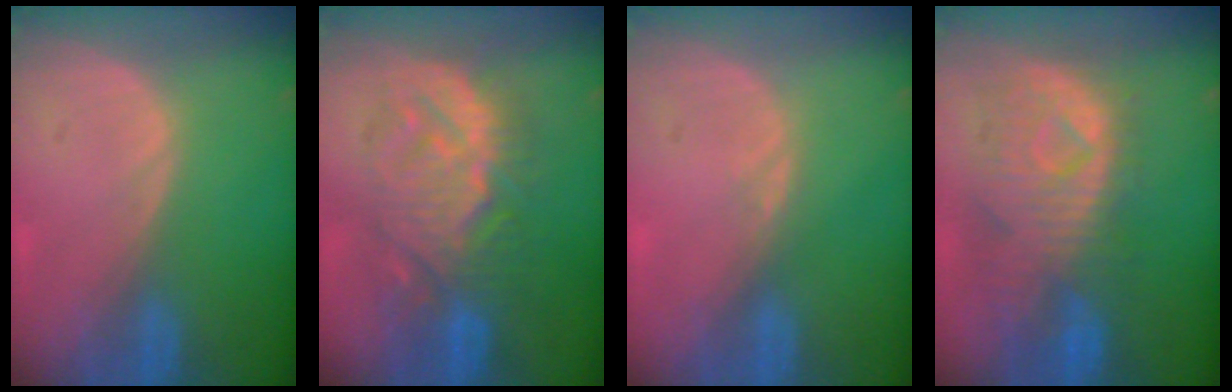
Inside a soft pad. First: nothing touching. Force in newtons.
{"total": 9.6, "press": 9.6, "slide": 0.4}
{"total": 0.9, "press": 0.8, "slide": 0.3}
{"total": 10.7, "press": 9.5, "slide": 4.9}